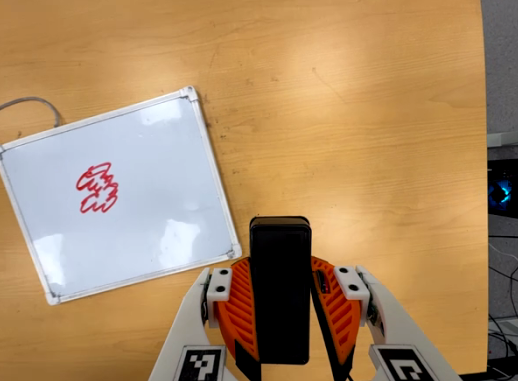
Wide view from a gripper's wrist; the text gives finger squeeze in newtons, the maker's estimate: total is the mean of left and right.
{"total": 8.6, "left": 6.6, "right": 10.7}